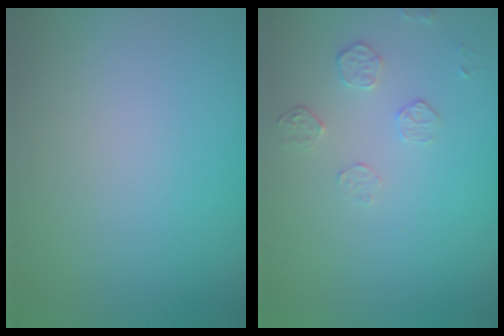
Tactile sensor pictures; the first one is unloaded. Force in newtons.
{"total": 1.5, "press": 0.8, "slide": 1.3}